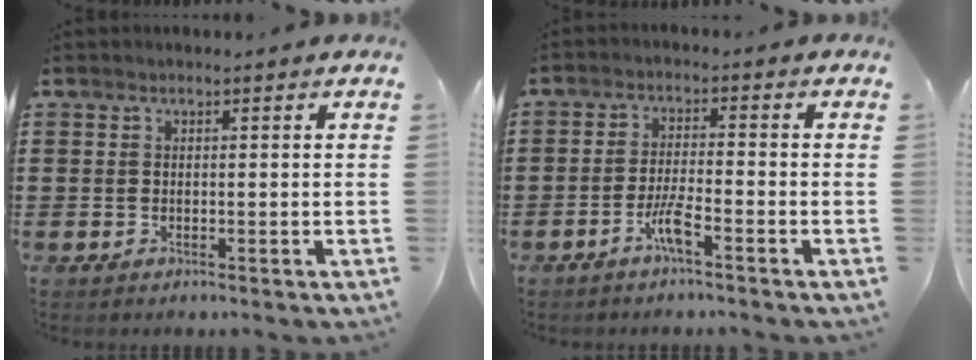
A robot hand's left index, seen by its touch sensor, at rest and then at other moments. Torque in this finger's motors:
{"motor_torque": [0.46, 0.43, 0.08, 0.05]}